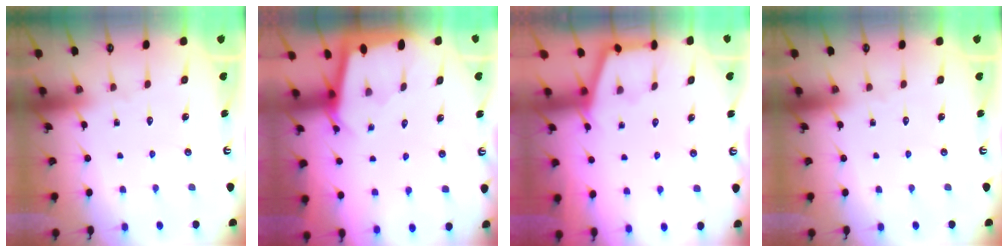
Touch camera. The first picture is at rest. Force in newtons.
{"total": 2.1, "press": 2.1, "slide": 0.1}
{"total": 2.4, "press": 2.4, "slide": 0.4}
{"total": 0.0}